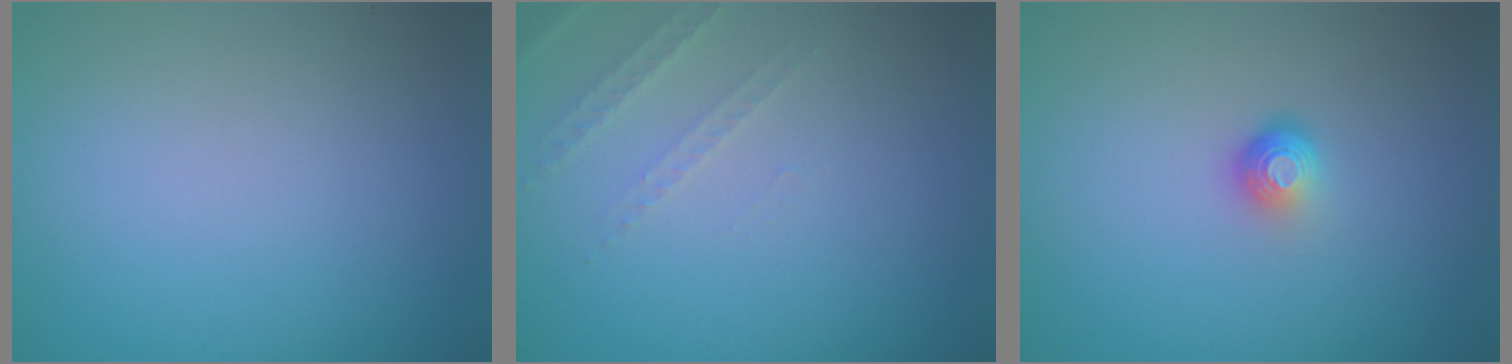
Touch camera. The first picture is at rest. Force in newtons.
{"total": 1.5, "press": 1.4, "slide": 0.4}
{"total": 1.8, "press": 1.2, "slide": 1.4}